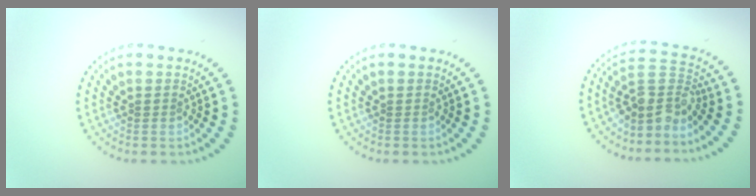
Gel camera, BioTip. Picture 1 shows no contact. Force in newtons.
{"total": 0.0}
{"total": 3.8, "press": 2.7, "slide": 2.6}